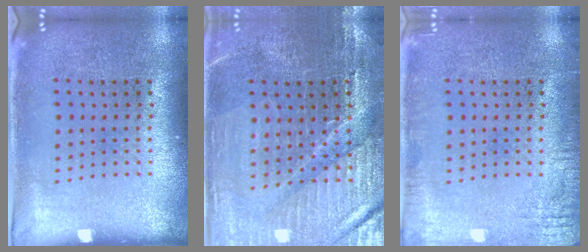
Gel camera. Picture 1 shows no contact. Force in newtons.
{"total": 3.1, "press": 3.1, "slide": 0.5}
{"total": 2.0, "press": 2.0, "slide": 0.2}